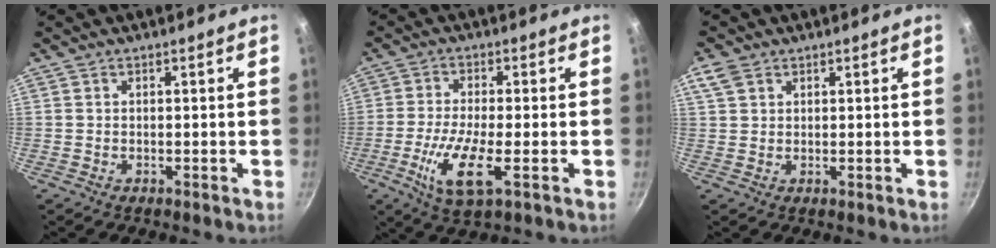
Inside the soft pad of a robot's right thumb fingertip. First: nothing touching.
{"total": 9.6, "force": [-2.8, 2.7, 8.8], "torque": [-0.182, -0.005, -0.058]}
{"total": 3.8, "force": [1.9, 2.6, 1.9], "torque": [-0.033, 0.001, 0.039]}